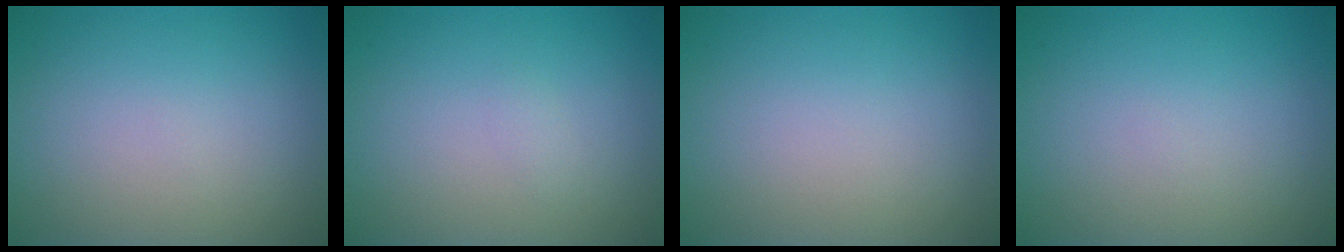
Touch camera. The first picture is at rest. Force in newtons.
{"total": 0.6, "press": 0.6, "slide": 0.0}
{"total": 0.0}
{"total": 0.0}